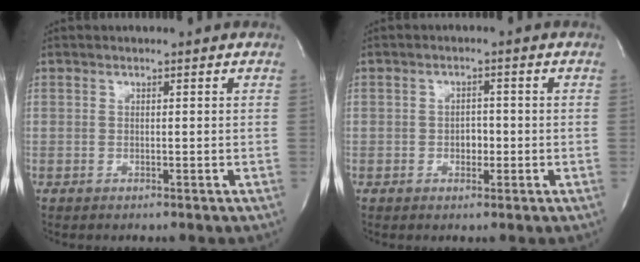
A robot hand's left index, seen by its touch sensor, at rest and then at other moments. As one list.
[{"total": 1.9, "force": [-0.7, 1.3, 1.3], "torque": [-0.021, -0.001, -0.008]}]